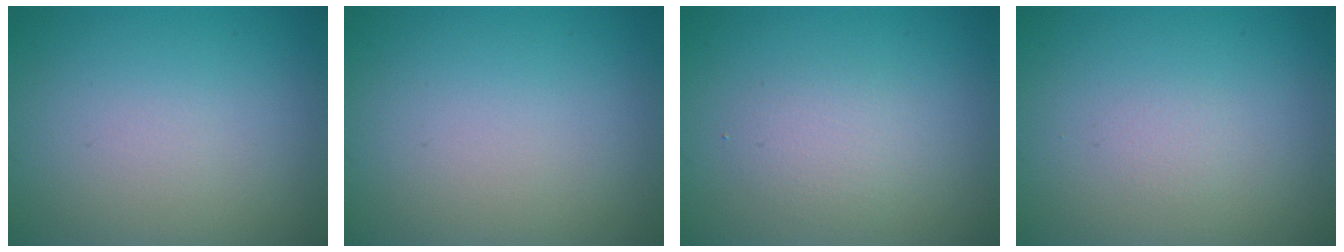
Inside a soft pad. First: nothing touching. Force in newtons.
{"total": 0.0}
{"total": 1.9, "press": 1.9, "slide": 0.2}
{"total": 0.6, "press": 0.6, "slide": 0.1}